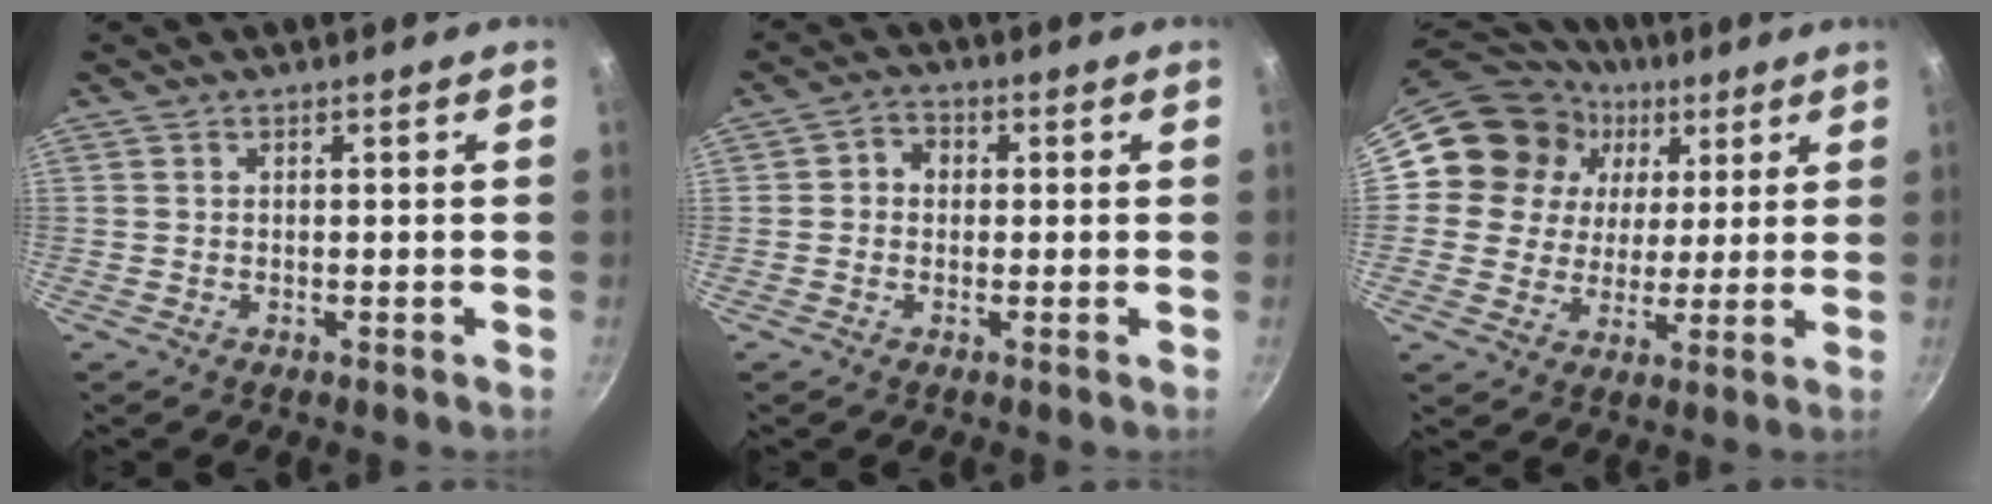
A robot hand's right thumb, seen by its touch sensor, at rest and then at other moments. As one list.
[{"total": 3.4, "force": [0.3, 2.9, 1.7], "torque": [-0.014, 0.005, -0.006]}, {"total": 14.9, "force": [5.7, 12.9, 4.8], "torque": [-0.062, -0.006, 0.088]}]